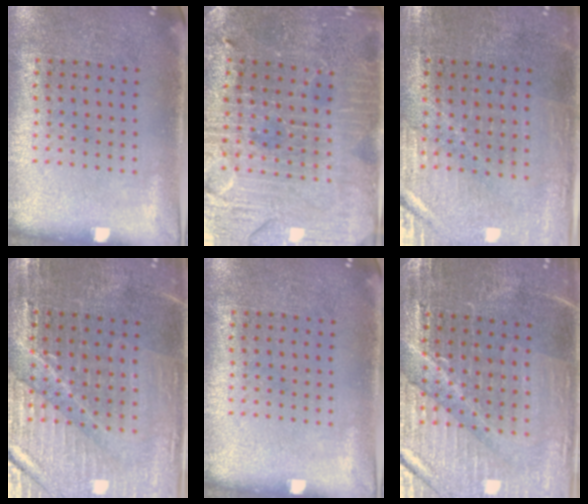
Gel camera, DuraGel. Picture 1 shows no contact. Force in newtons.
{"total": 3.3, "press": 3.3, "slide": 0.5}
{"total": 0.6, "press": 0.5, "slide": 0.3}
{"total": 3.2, "press": 3.1, "slide": 0.3}
{"total": 0.0}
{"total": 3.4, "press": 3.3, "slide": 0.4}